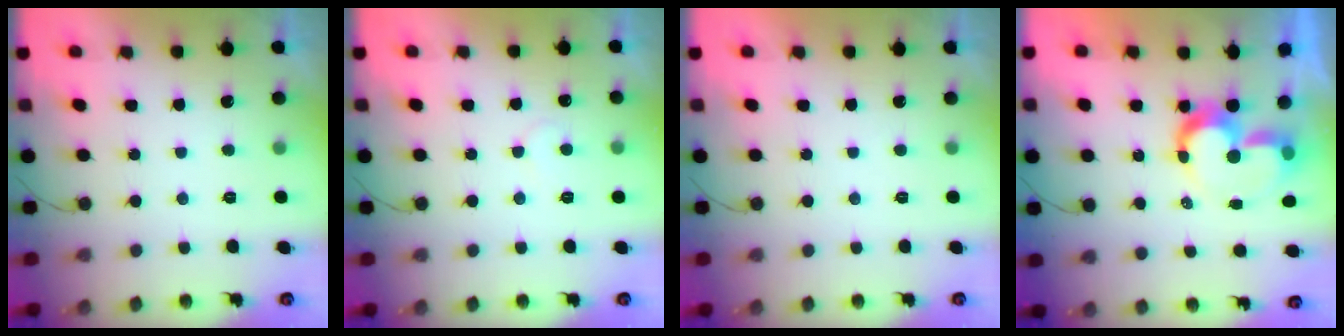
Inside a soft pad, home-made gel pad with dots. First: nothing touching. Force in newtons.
{"total": 3.7, "press": 3.7, "slide": 0.3}
{"total": 1.8, "press": 1.8, "slide": 0.0}
{"total": 10.8, "press": 10.8, "slide": 0.8}